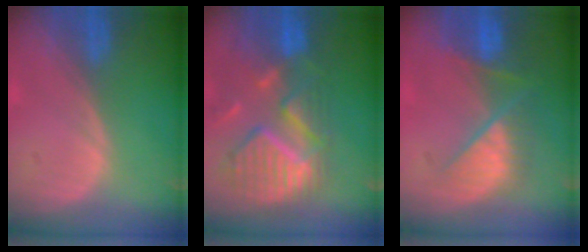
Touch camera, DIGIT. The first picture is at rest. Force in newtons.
{"total": 11.9, "press": 10.3, "slide": 5.9}
{"total": 9.4, "press": 7.9, "slide": 5.0}